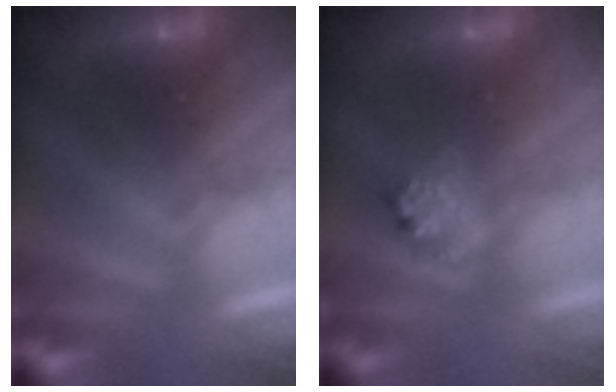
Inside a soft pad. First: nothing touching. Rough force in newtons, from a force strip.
{"total": 2.4}